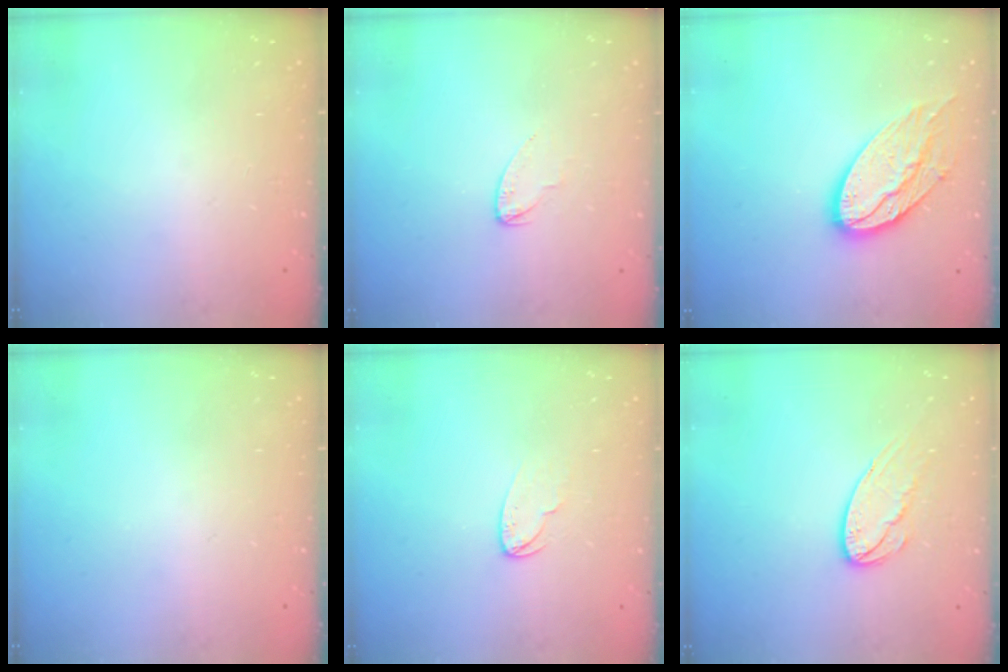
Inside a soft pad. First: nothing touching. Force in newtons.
{"total": 2.1, "press": 2.1, "slide": 0.2}
{"total": 15.1, "press": 15.1, "slide": 1.3}
{"total": 0.0}
{"total": 6.3, "press": 6.2, "slide": 0.4}
{"total": 10.4, "press": 10.4, "slide": 0.8}